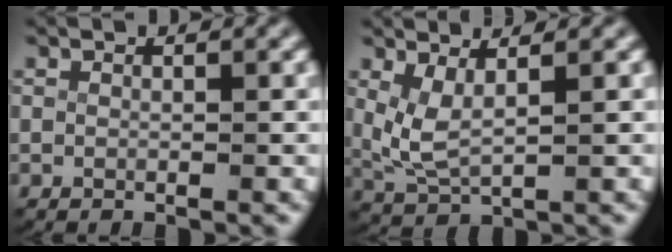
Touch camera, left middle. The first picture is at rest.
{"total": 4.5, "force": [1.0, 3.2, 2.9], "torque": [-0.085, -0.014, 0.025]}